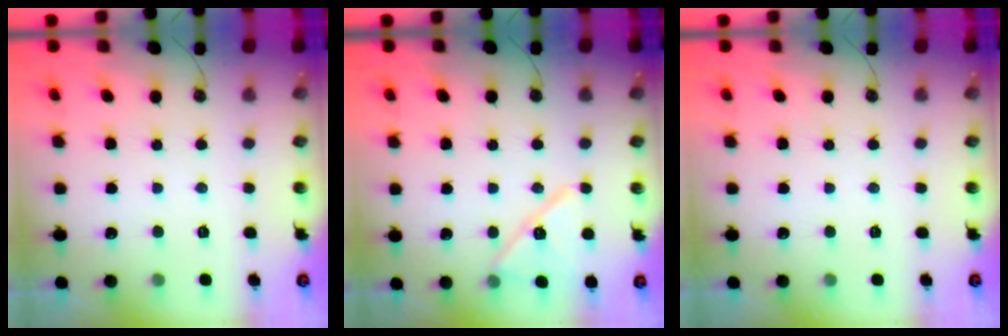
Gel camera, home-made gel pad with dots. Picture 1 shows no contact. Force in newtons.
{"total": 12.5, "press": 12.5, "slide": 1.2}
{"total": 0.0}